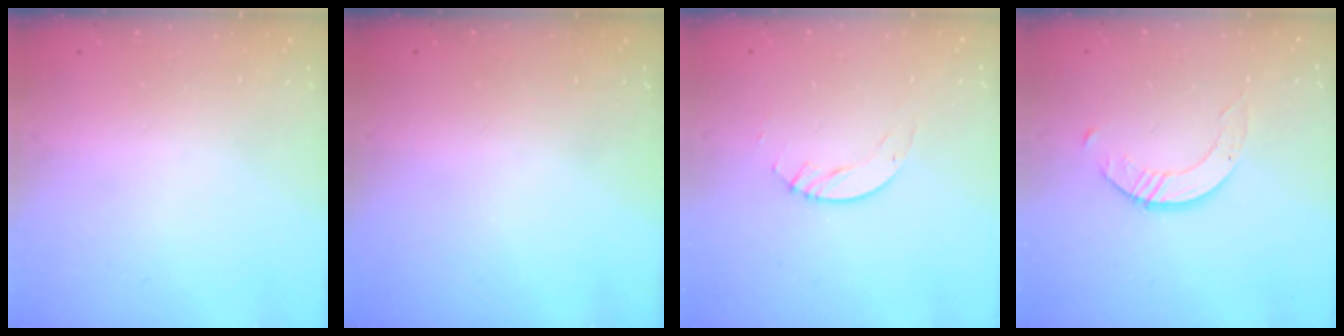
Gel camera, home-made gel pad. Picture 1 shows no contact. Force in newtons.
{"total": 0.0}
{"total": 4.5, "press": 4.5, "slide": 0.4}
{"total": 1.6, "press": 1.6, "slide": 0.2}